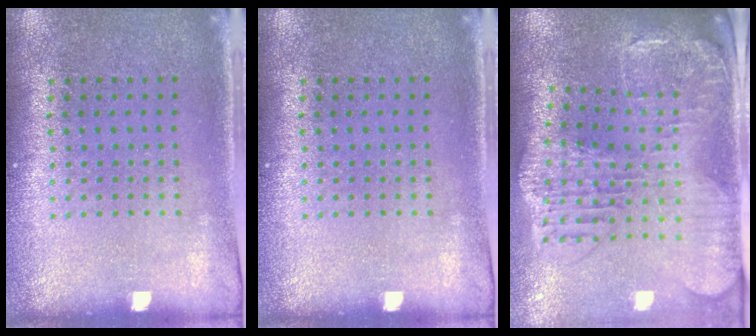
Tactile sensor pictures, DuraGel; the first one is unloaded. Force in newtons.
{"total": 0.0}
{"total": 2.5, "press": 2.2, "slide": 1.2}